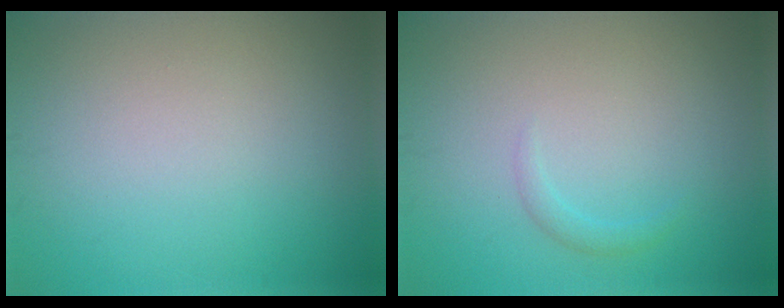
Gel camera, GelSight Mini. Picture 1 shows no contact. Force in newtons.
{"total": 0.9, "press": 0.9, "slide": 0.0}